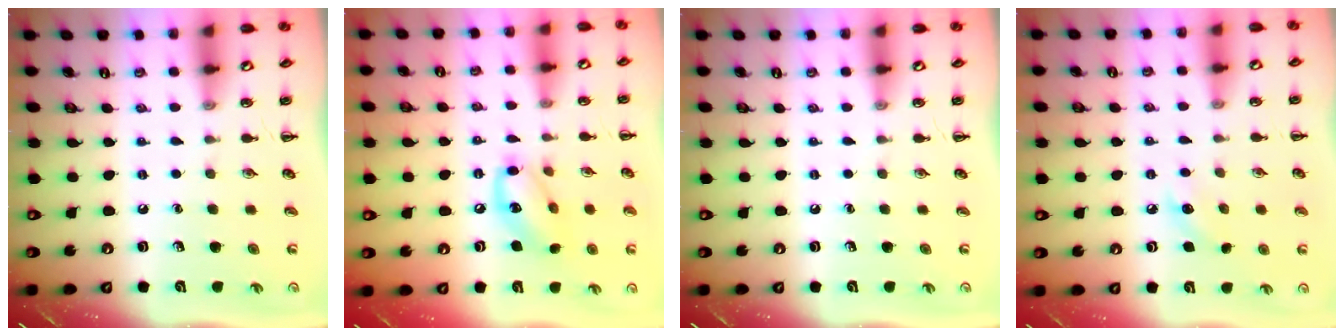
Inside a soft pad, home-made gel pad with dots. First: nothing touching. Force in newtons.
{"total": 12.7, "press": 12.6, "slide": 1.8}
{"total": 0.0}
{"total": 6.1, "press": 5.9, "slide": 1.2}